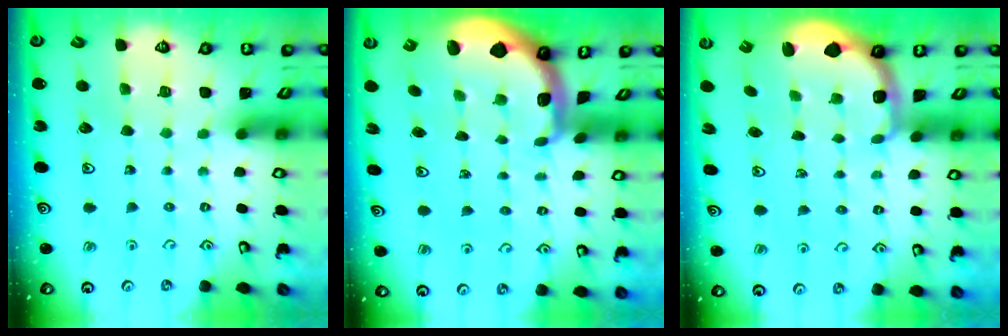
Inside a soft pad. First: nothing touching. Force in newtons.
{"total": 1.6, "press": 1.5, "slide": 0.4}
{"total": 2.5, "press": 1.2, "slide": 2.1}